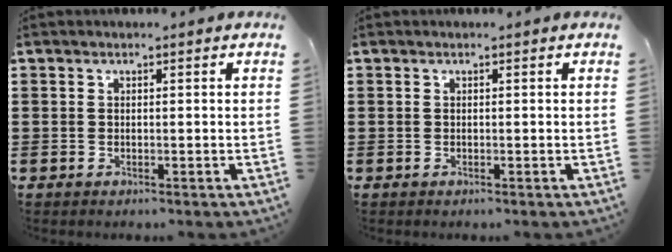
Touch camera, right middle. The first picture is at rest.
{"total": 0.0}